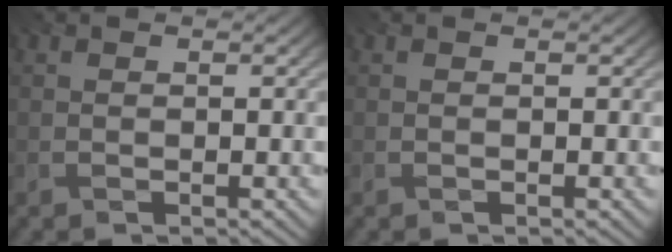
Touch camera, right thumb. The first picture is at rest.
{"total": 0.0}